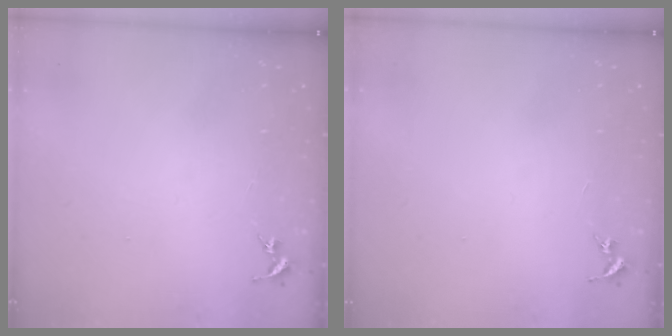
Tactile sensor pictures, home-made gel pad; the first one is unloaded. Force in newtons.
{"total": 0.0}